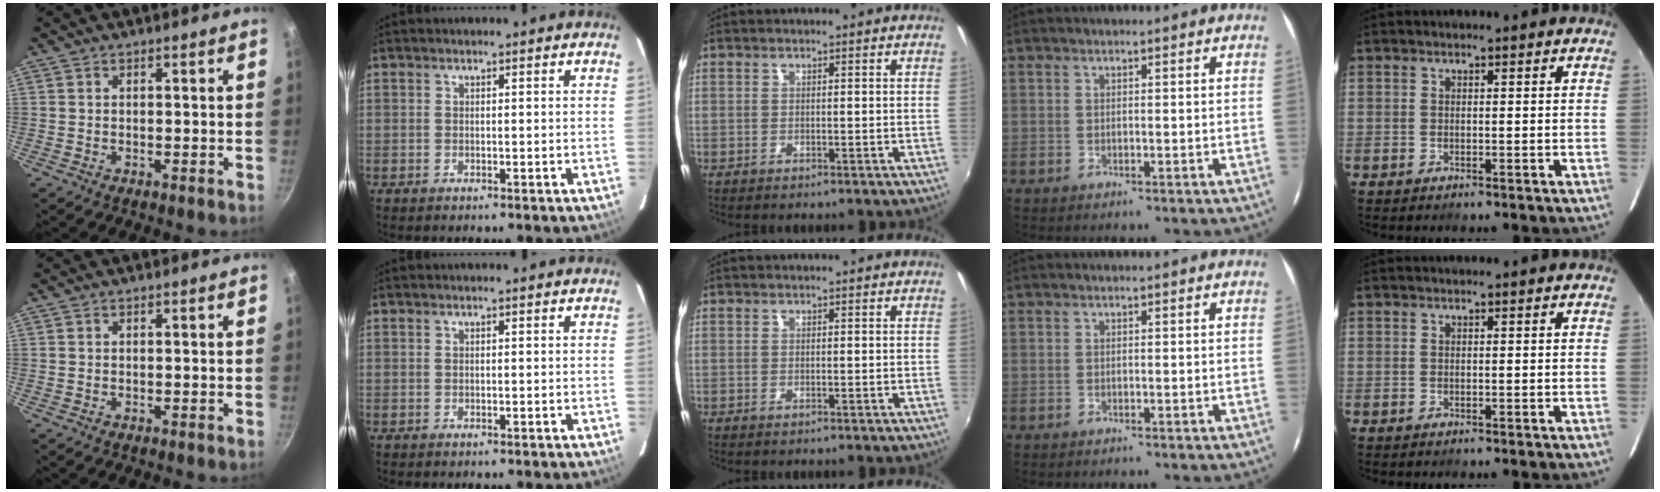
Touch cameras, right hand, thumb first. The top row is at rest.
{}